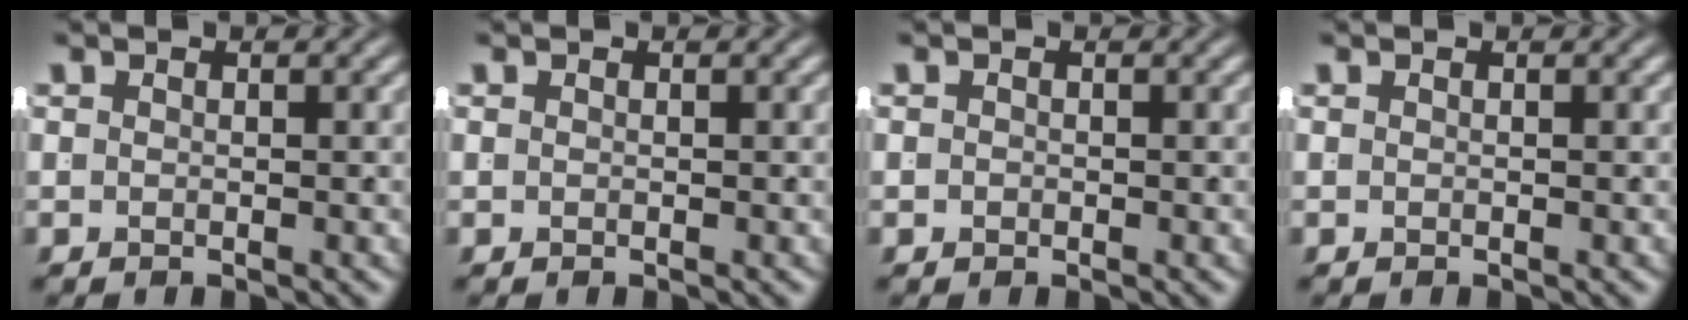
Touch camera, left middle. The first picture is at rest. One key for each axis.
{"total": 0.0}
{"total": 0.0}
{"total": 0.0}